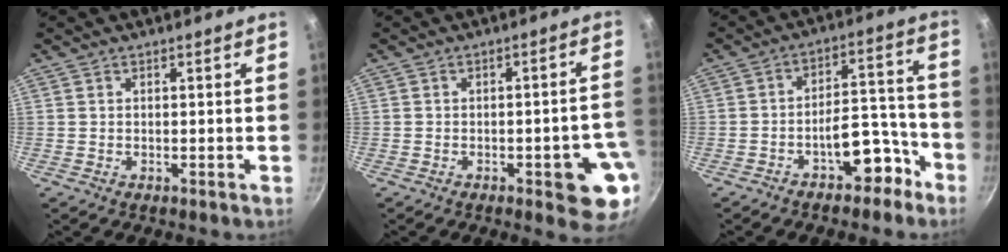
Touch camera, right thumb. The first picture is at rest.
{"total": 9.8, "force": [-3.3, 3.4, 8.6], "torque": [-0.068, 0.019, -0.037]}
{"total": 9.8, "force": [-5.9, 5.1, 6.0], "torque": [-0.044, 0.084, -0.074]}